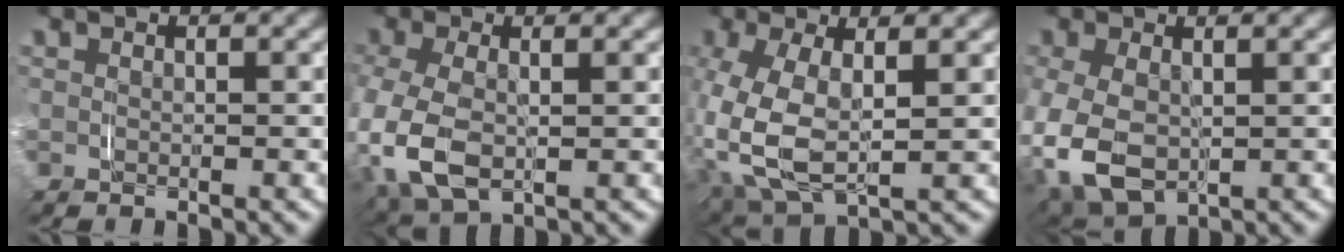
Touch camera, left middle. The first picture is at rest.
{"total": 7.1, "force": [-1.9, 5.0, 4.7], "torque": [-0.143, -0.030, -0.017]}
{"total": 8.9, "force": [-0.8, 5.7, 6.8], "torque": [-0.186, -0.030, 0.004]}
{"total": 7.4, "force": [-2.0, 5.7, 4.2], "torque": [-0.139, -0.042, -0.016]}